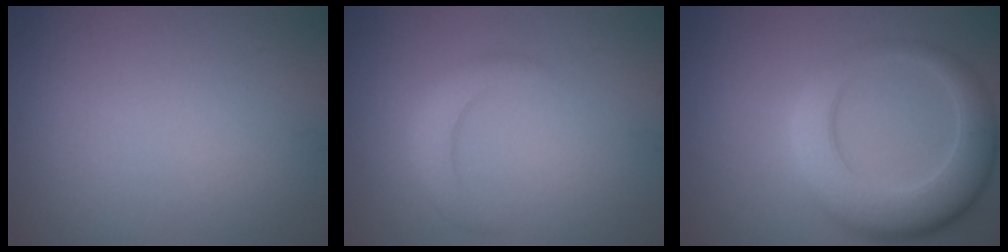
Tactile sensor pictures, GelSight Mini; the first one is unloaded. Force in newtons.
{"total": 2.4, "press": 2.4, "slide": 0.1}
{"total": 7.6, "press": 7.6, "slide": 0.4}